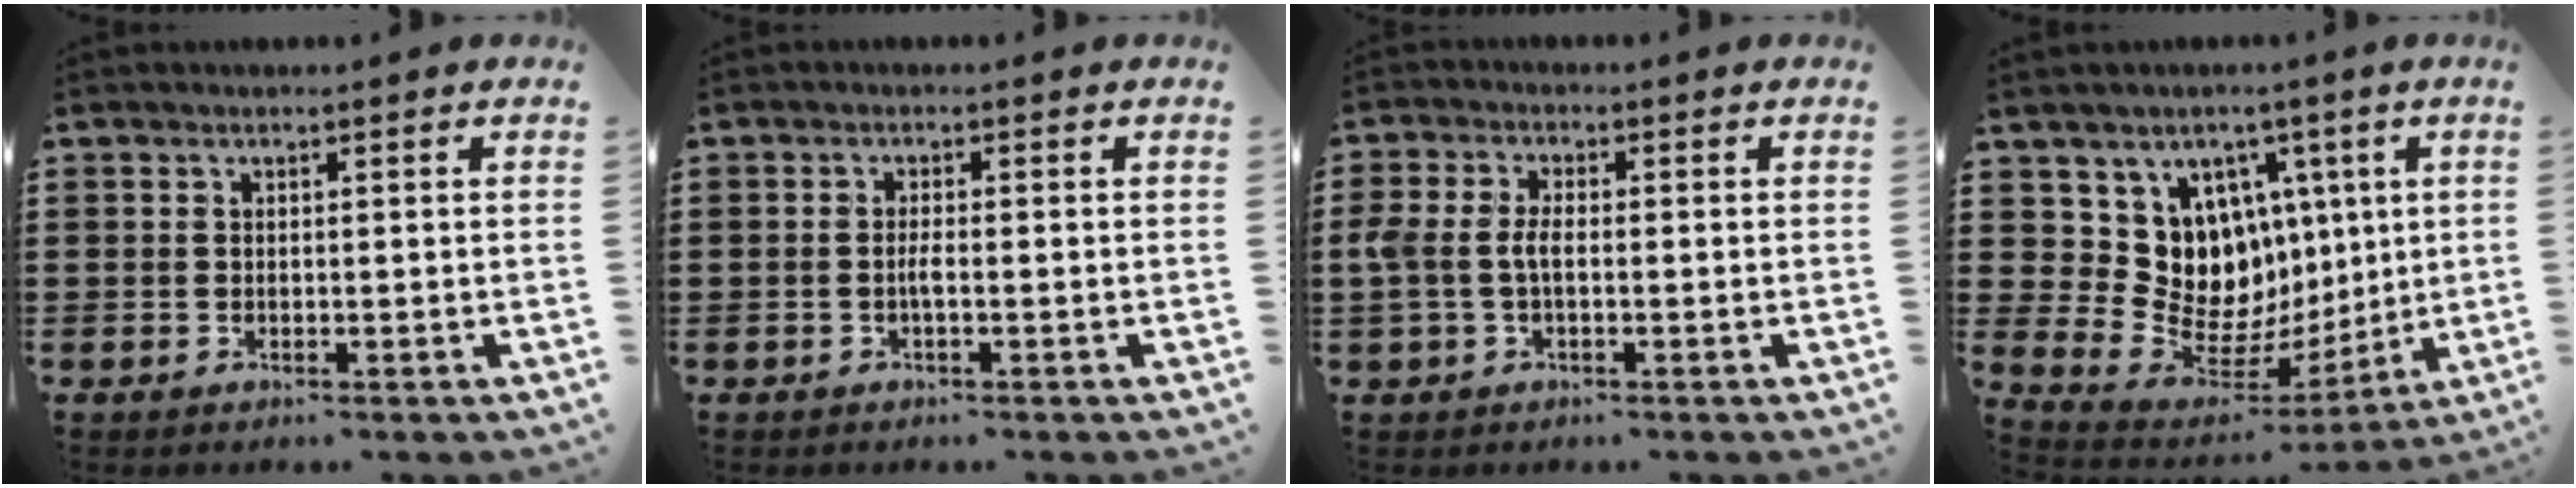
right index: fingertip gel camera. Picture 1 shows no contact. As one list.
[{"total": 1.5, "force": [-0.5, 0.2, 1.5], "torque": [-0.035, -0.002, -0.012]}, {"total": 3.9, "force": [-0.5, 2.0, 3.3], "torque": [-0.090, -0.006, -0.019]}, {"total": 10.5, "force": [2.6, 9.8, 2.6], "torque": [-0.075, -0.051, 0.061]}]